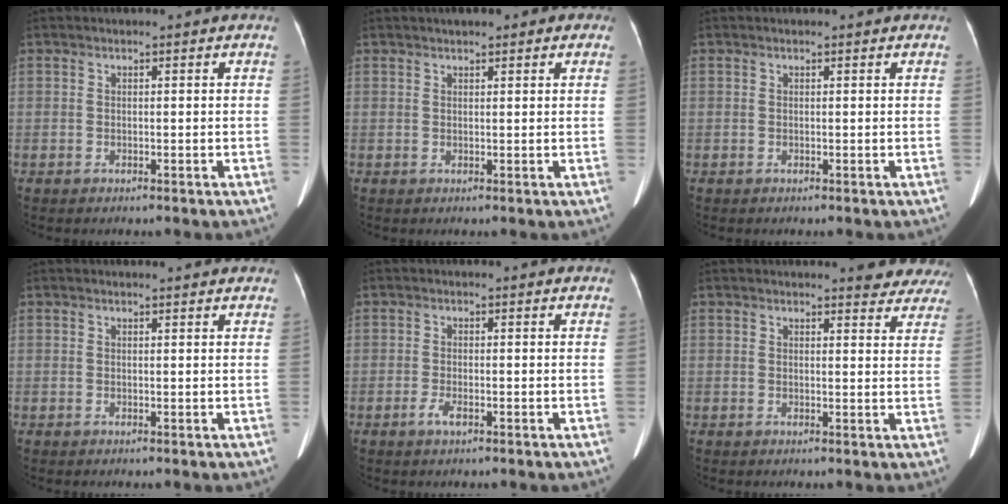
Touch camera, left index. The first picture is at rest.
{"total": 2.9, "force": [1.9, 1.0, 1.9], "torque": [-0.025, 0.015, 0.025]}
{"total": 0.6, "force": [0.5, 0.2, 0.1], "torque": [-0.006, 0.001, 0.005]}
{"total": 1.7, "force": [1.7, 0.1, 0.4], "torque": [-0.012, 0.006, 0.018]}
{"total": 1.8, "force": [-0.9, 0.5, 1.4], "torque": [-0.034, -0.003, -0.014]}
{"total": 6.9, "force": [6.5, 1.8, 1.7], "torque": [0.003, -0.017, 0.046]}